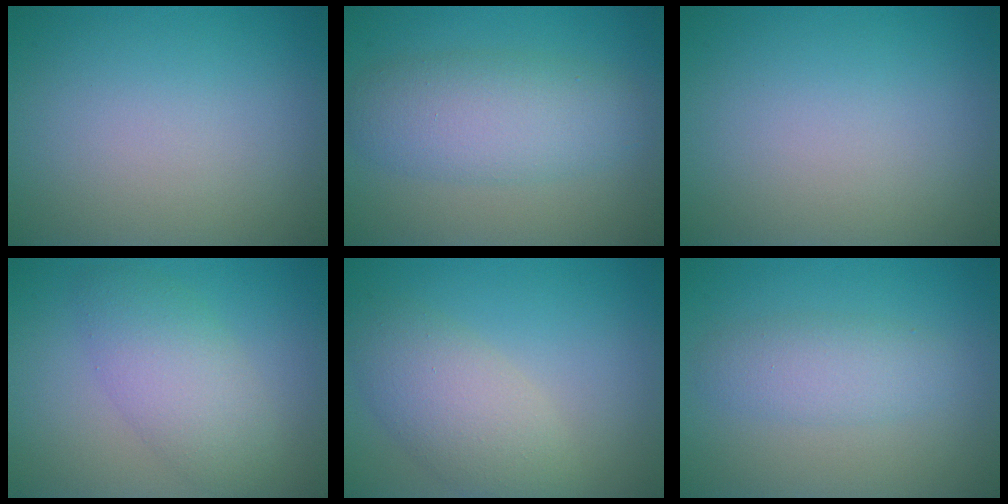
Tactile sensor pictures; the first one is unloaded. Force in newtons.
{"total": 5.4, "press": 5.4, "slide": 0.0}
{"total": 0.0}
{"total": 4.5, "press": 4.5, "slide": 0.1}
{"total": 4.8, "press": 4.8, "slide": 0.2}
{"total": 2.9, "press": 2.9, "slide": 0.1}